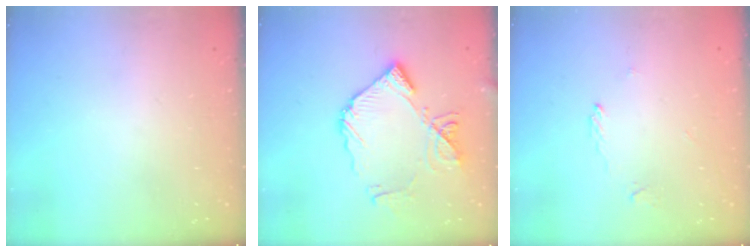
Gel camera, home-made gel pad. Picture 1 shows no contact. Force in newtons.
{"total": 15.1, "press": 15.0, "slide": 1.5}
{"total": 1.9, "press": 1.9, "slide": 0.2}